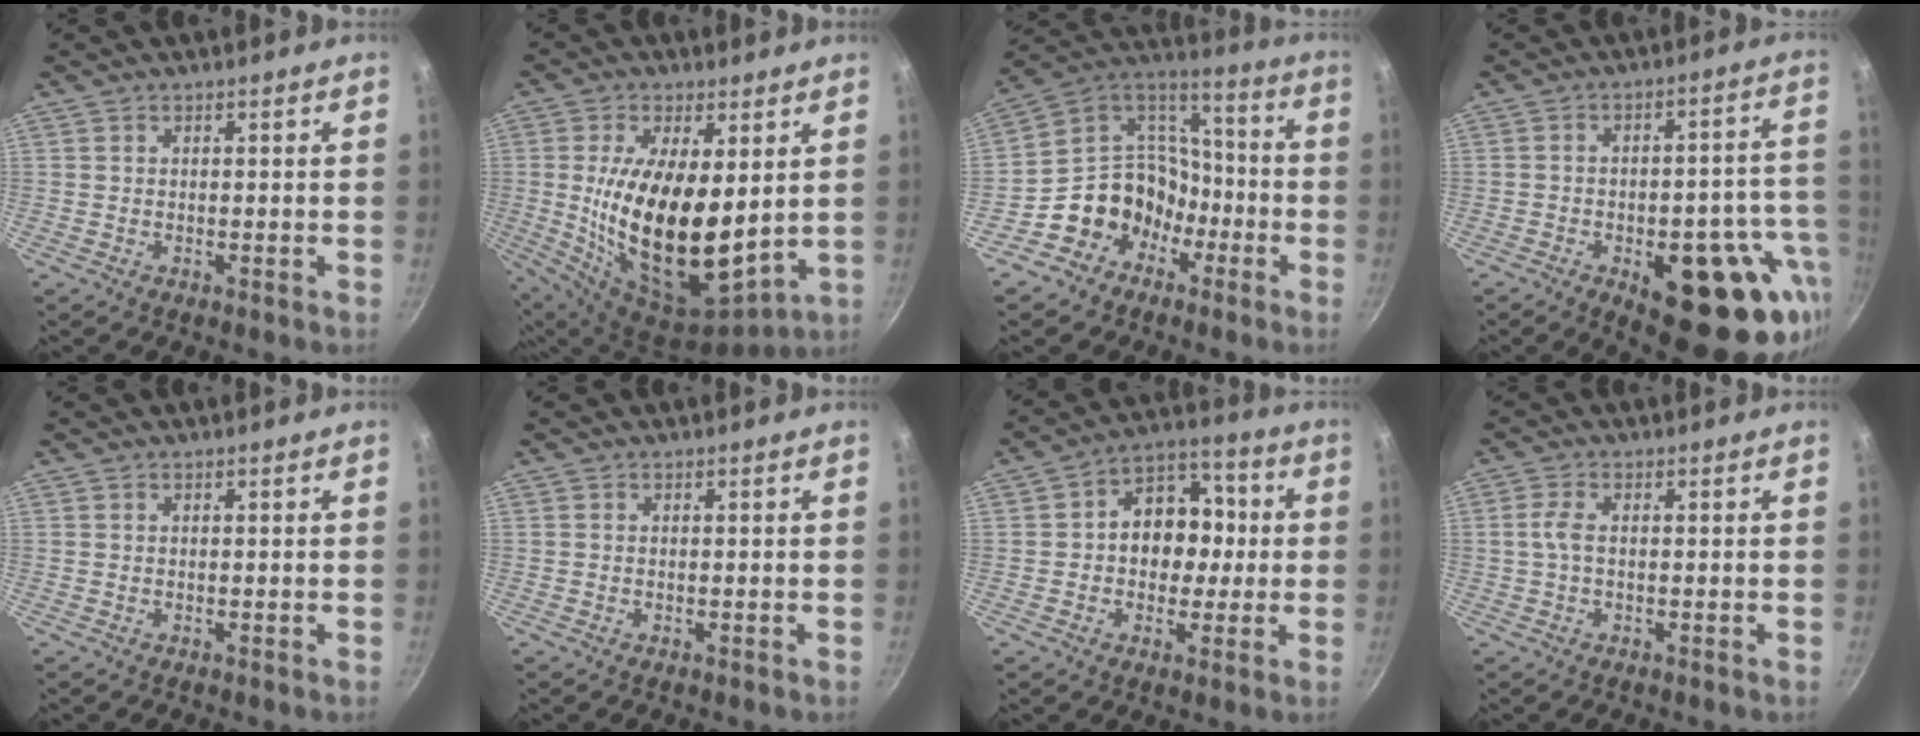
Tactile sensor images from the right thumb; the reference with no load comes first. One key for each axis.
{"total": 20.7, "fx": 2.1, "fy": 9.8, "fz": 18.1, "tx": -0.327, "ty": -0.040, "tz": 0.049}
{"total": 14.9, "fx": -6.7, "fy": 12.2, "fz": 5.4, "tx": -0.032, "ty": 0.087, "tz": -0.123}
{"total": 23.4, "fx": -8.5, "fy": 10.6, "fz": 19.1, "tx": -0.176, "ty": 0.021, "tz": -0.099}
{"total": 0.0}
{"total": 0.0}
{"total": 12.2, "fx": 0.1, "fy": 9.6, "fz": 7.6, "tx": -0.052, "ty": 0.031, "tz": -0.014}
{"total": 3.0, "fx": -0.1, "fy": 1.4, "fz": 2.6, "tx": -0.066, "ty": 0.008, "tz": -0.006}